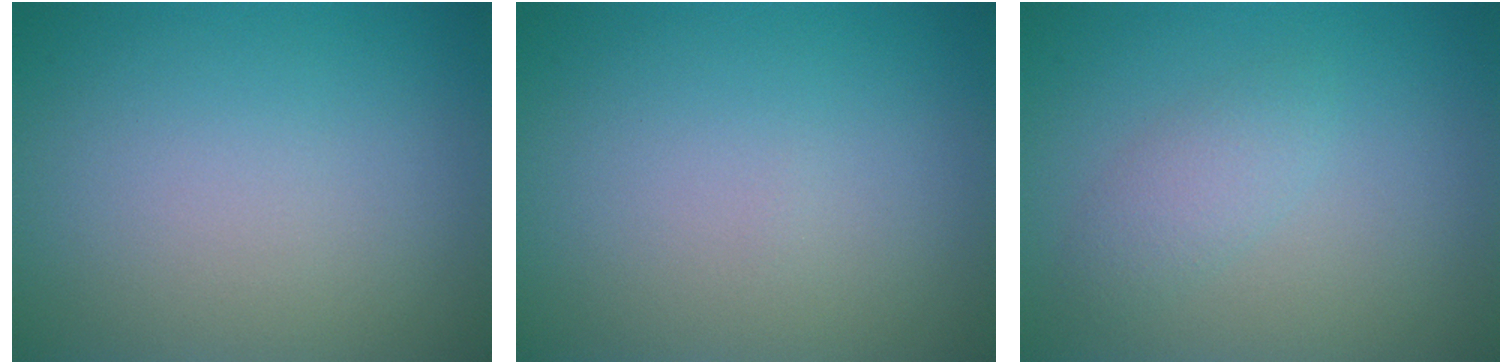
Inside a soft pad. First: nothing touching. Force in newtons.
{"total": 0.0}
{"total": 1.9, "press": 1.9, "slide": 0.0}